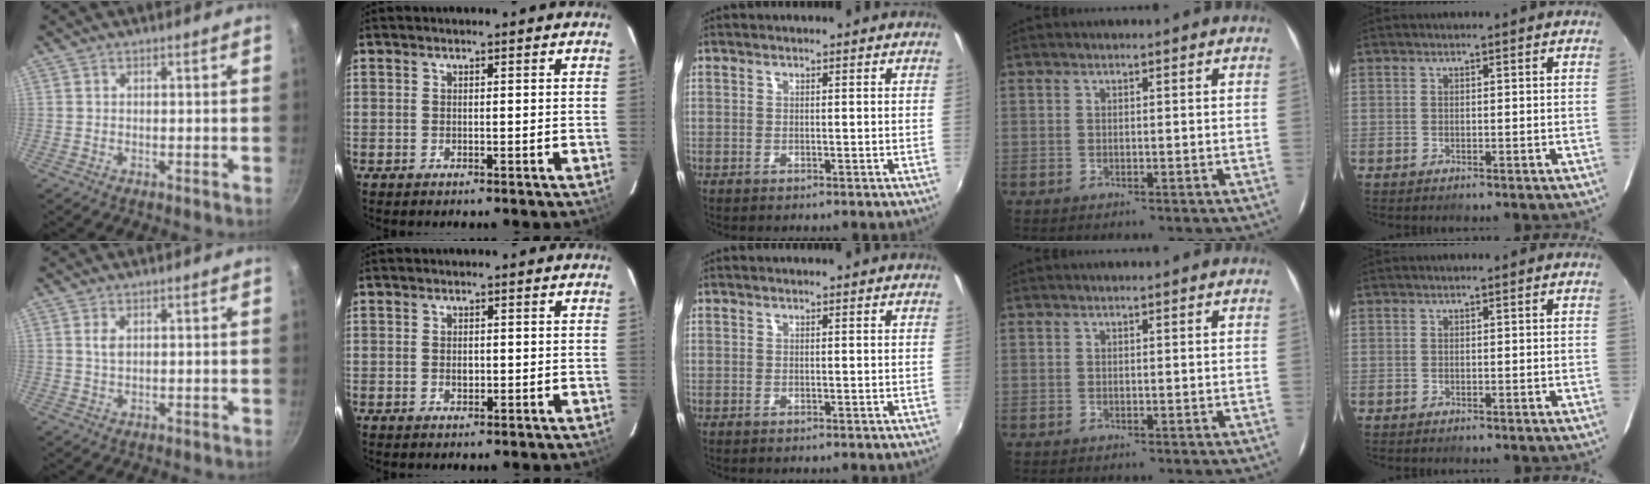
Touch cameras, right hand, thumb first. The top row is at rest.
{"thumb": {"total": 2.0, "force": [0.7, 1.2, 1.5], "torque": [-0.029, -0.003, 0.013]}, "index": {"total": 1.6, "force": [-0.2, 1.2, 1.1], "torque": [-0.019, 0.002, -0.004]}}